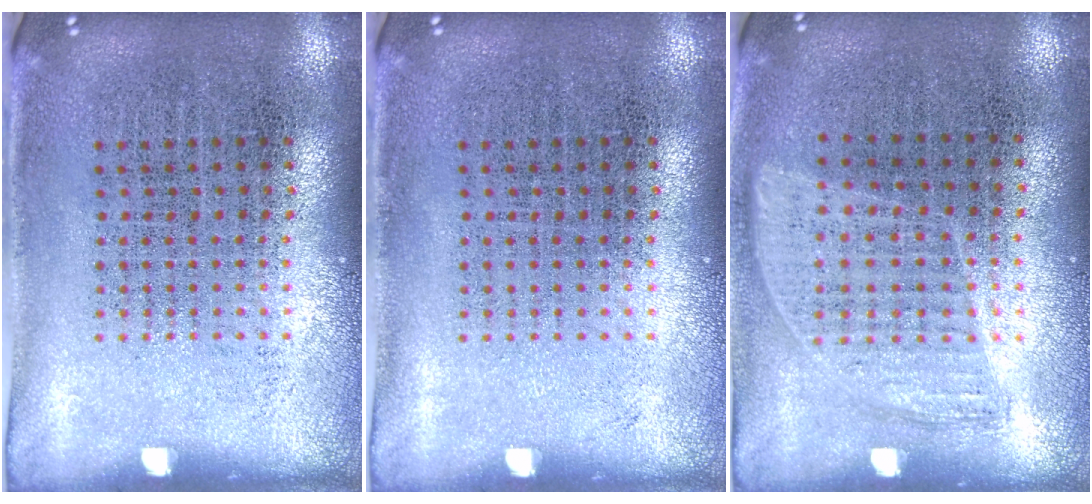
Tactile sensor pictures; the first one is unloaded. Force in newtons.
{"total": 0.0}
{"total": 0.9, "press": 0.8, "slide": 0.4}